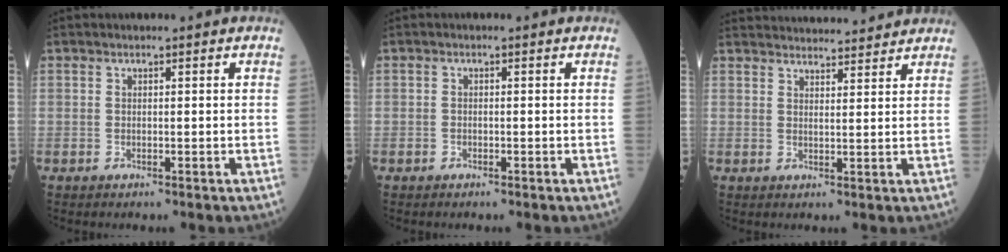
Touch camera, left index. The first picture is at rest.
{"total": 0.0}
{"total": 14.9, "force": [14.4, 2.0, 3.4], "torque": [-0.049, 0.034, 0.202]}